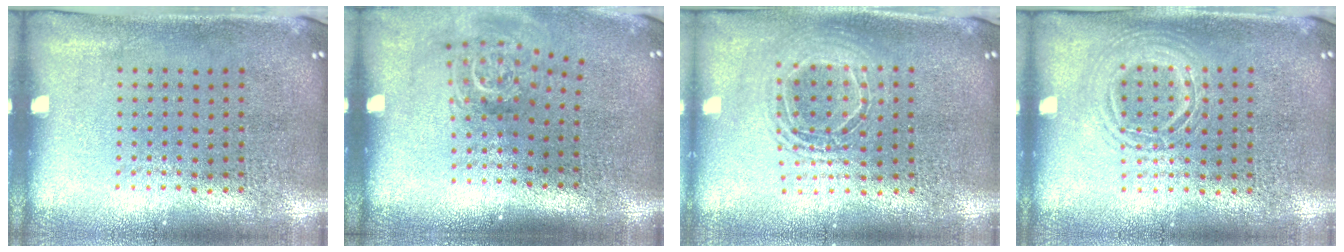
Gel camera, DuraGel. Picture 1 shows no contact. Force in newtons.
{"total": 1.9, "press": 1.3, "slide": 1.4}
{"total": 1.6, "press": 1.3, "slide": 0.9}
{"total": 1.1, "press": 1.1, "slide": 0.1}